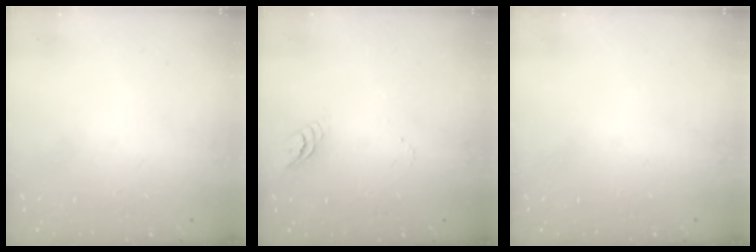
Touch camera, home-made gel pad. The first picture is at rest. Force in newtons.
{"total": 3.4, "press": 3.4, "slide": 0.4}
{"total": 0.0}